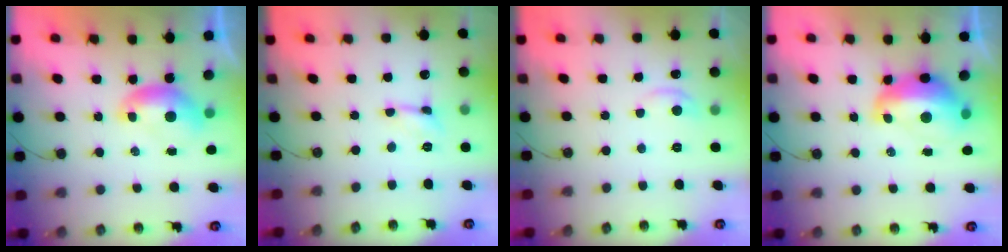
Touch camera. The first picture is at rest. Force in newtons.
{"total": 0.0}
{"total": 1.6, "press": 1.3, "slide": 0.9}
{"total": 5.5, "press": 5.4, "slide": 0.8}